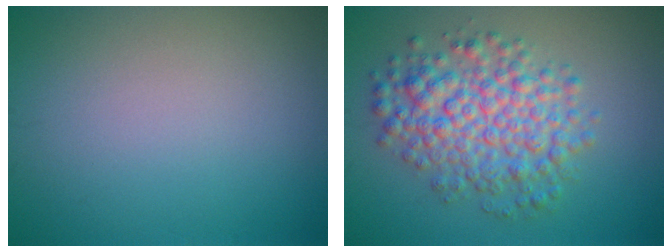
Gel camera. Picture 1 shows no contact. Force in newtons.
{"total": 6.2, "press": 6.2, "slide": 0.1}